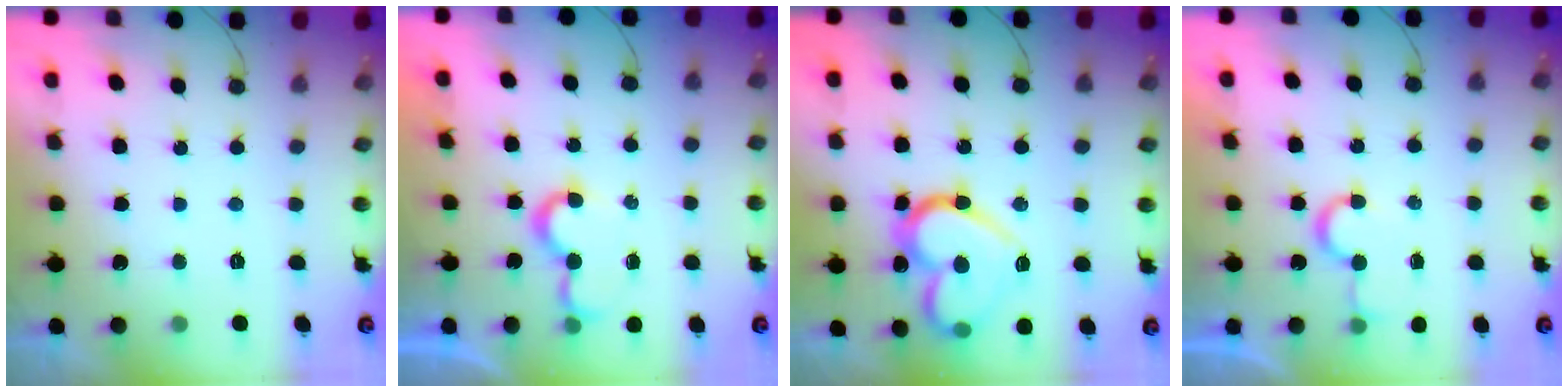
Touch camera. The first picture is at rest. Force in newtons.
{"total": 6.6, "press": 6.5, "slide": 0.7}
{"total": 18.2, "press": 18.1, "slide": 1.6}
{"total": 5.6, "press": 5.1, "slide": 2.3}